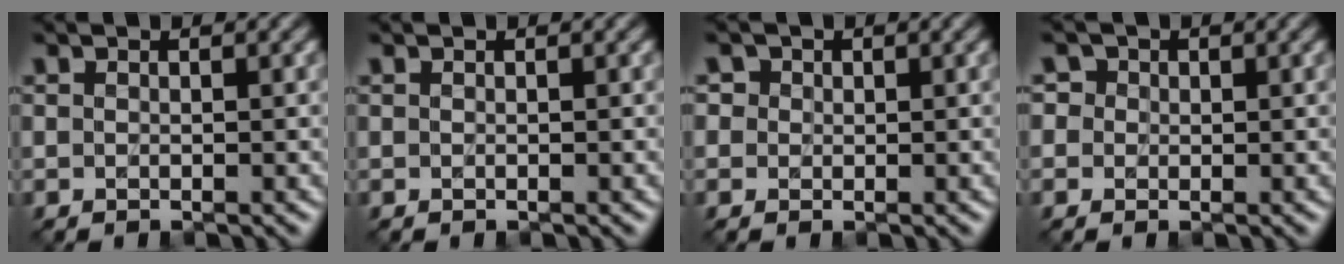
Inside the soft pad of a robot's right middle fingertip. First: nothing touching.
{"total": 0.0}
{"total": 1.9, "force": [0.9, 1.6, 0.6], "torque": [-0.009, 0.006, 0.004]}
{"total": 2.4, "force": [1.0, 2.1, 0.8], "torque": [-0.004, 0.012, 0.000]}